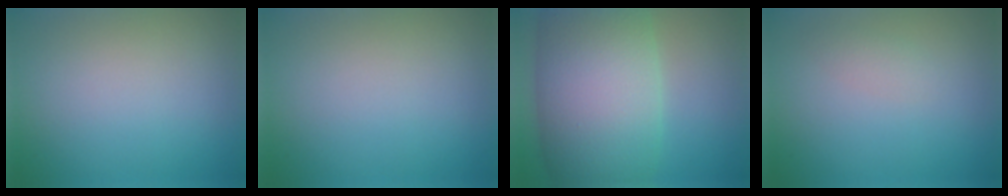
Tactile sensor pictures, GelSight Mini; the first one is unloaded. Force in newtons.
{"total": 0.0}
{"total": 13.7, "press": 13.7, "slide": 0.4}
{"total": 1.1, "press": 1.1, "slide": 0.0}